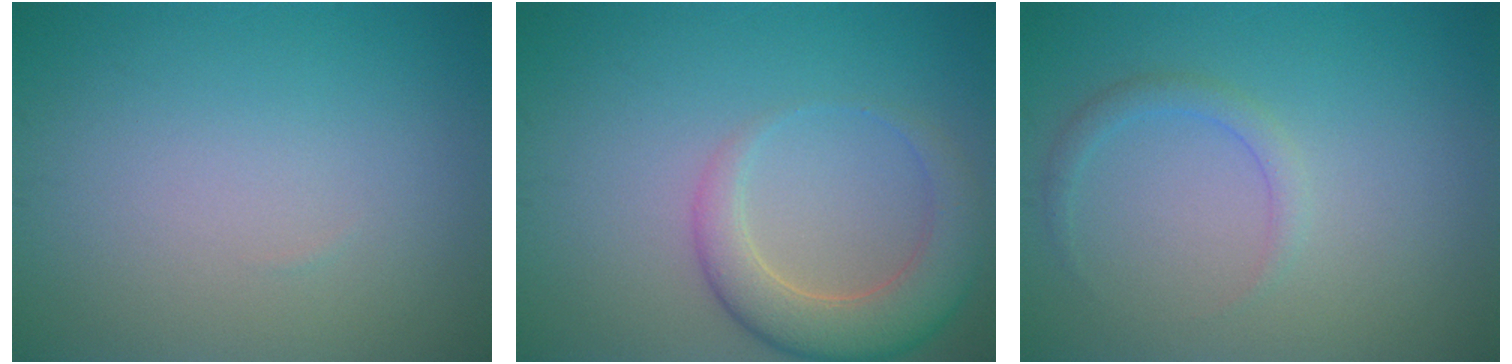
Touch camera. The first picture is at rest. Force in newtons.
{"total": 4.9, "press": 4.9, "slide": 0.5}
{"total": 1.4, "press": 1.4, "slide": 0.2}